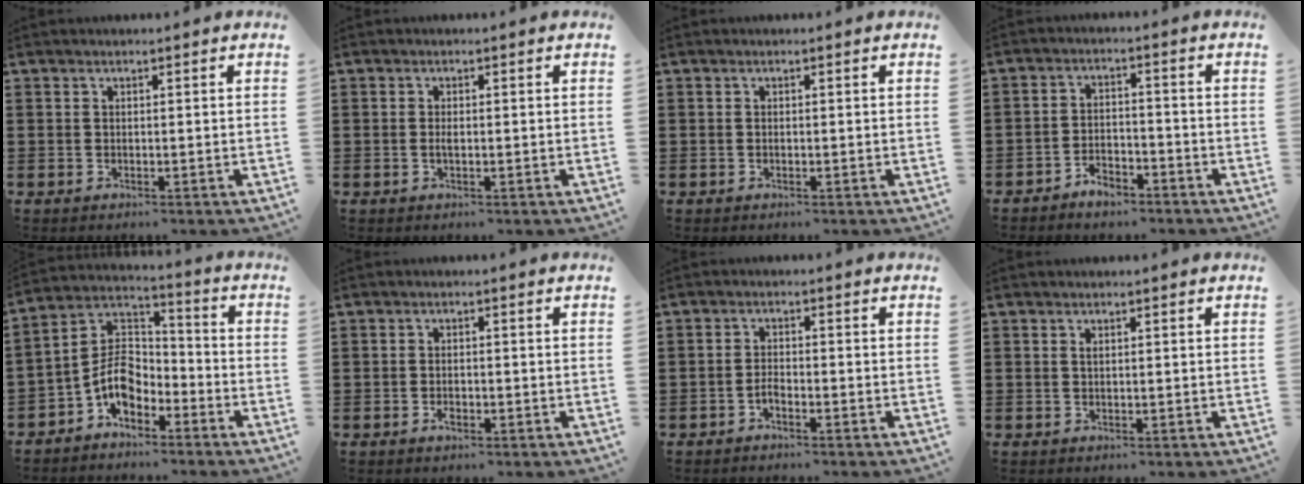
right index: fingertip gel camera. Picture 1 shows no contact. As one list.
[{"total": 1.2, "force": [-0.2, 0.4, 1.1], "torque": [-0.023, -0.001, -0.003]}, {"total": 0.0}, {"total": 3.2, "force": [-3.0, 0.8, 0.6], "torque": [-0.016, 0.004, -0.059]}, {"total": 7.5, "force": [-3.5, 4.7, 4.8], "torque": [-0.118, -0.004, -0.075]}, {"total": 1.6, "force": [-0.7, 0.8, 1.2], "torque": [-0.023, -0.002, -0.013]}, {"total": 1.5, "force": [-1.2, 0.5, 0.8], "torque": [-0.019, -0.001, -0.022]}, {"total": 0.5, "force": [0.2, 0.2, 0.4], "torque": [-0.011, 0.000, 0.004]}]